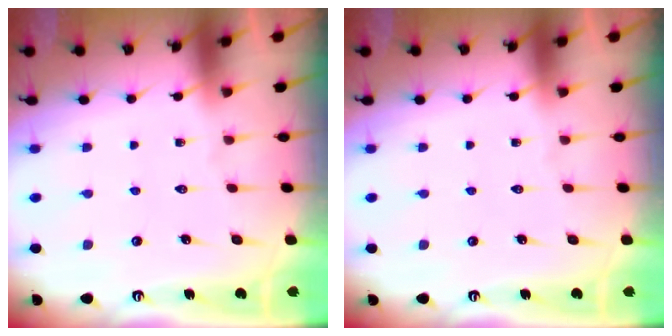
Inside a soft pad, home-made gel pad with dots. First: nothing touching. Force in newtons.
{"total": 0.0}